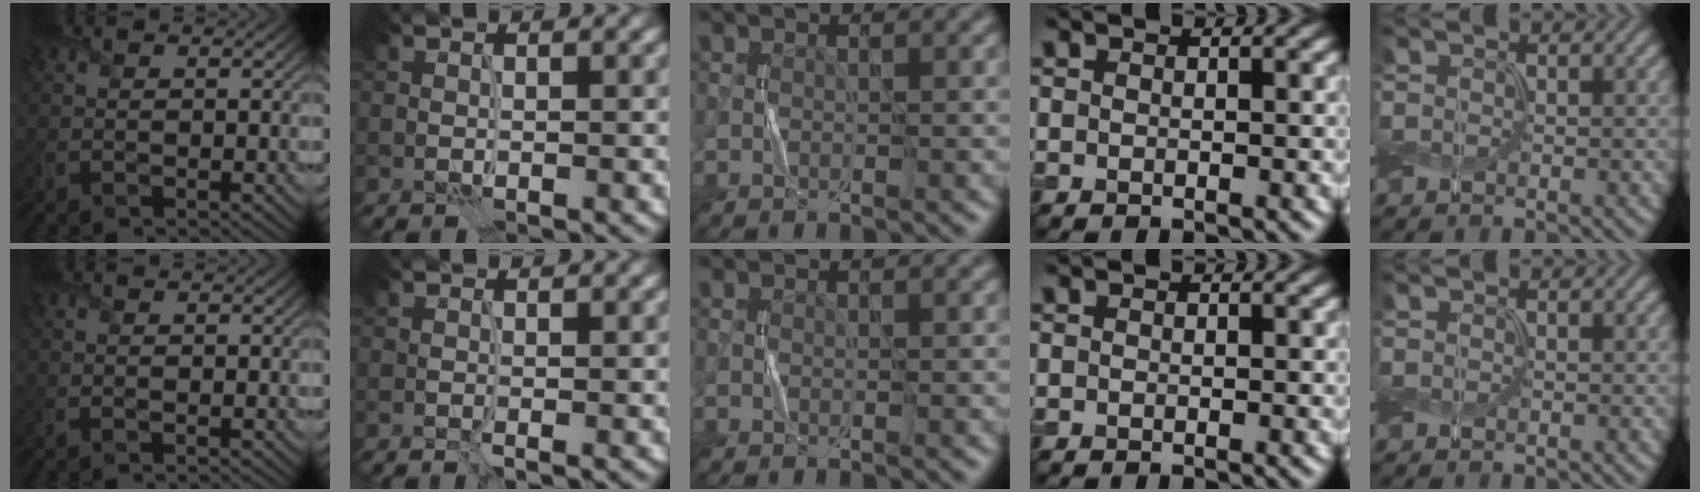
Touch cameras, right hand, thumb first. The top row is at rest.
{}